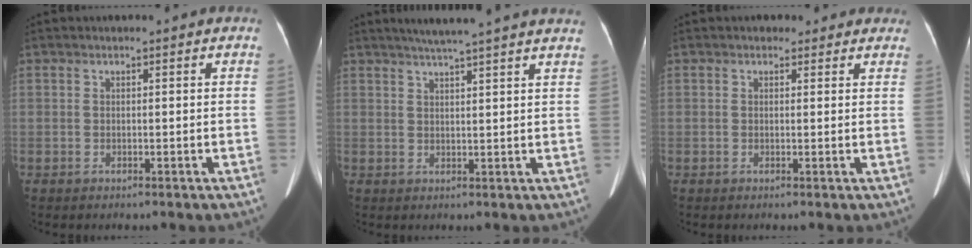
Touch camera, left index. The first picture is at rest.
{"total": 12.9, "force": [11.1, -0.4, 6.6], "torque": [-0.106, 0.023, 0.135]}
{"total": 3.9, "force": [3.2, 2.2, 0.3], "torque": [0.013, 0.007, 0.029]}